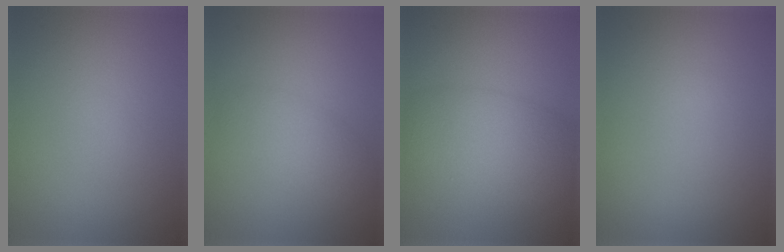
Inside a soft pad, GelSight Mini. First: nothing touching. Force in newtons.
{"total": 2.7, "press": 2.7, "slide": 0.3}
{"total": 5.6, "press": 5.5, "slide": 0.4}
{"total": 0.0}